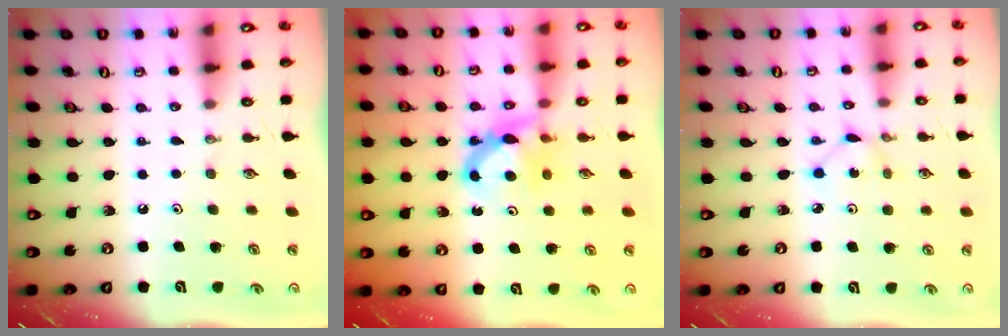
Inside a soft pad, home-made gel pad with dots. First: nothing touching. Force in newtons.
{"total": 7.2, "press": 7.2, "slide": 0.4}
{"total": 1.3, "press": 1.3, "slide": 0.1}